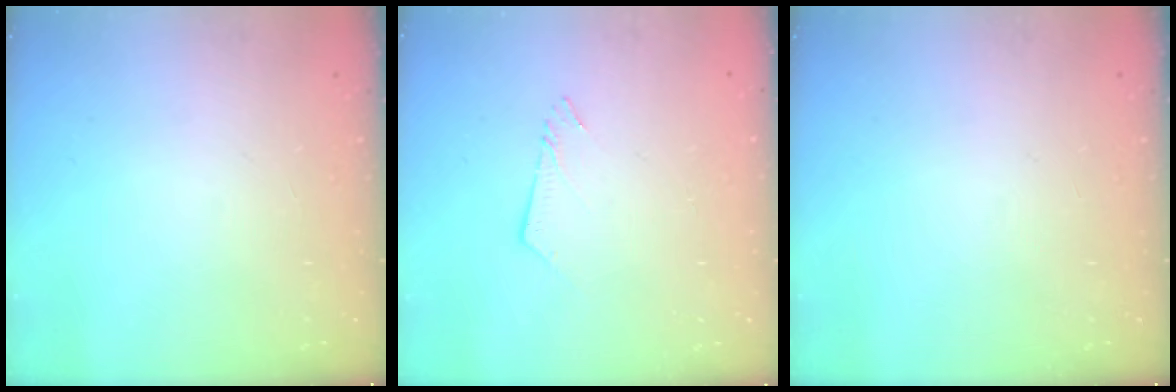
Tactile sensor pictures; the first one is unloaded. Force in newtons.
{"total": 2.9, "press": 2.9, "slide": 0.2}
{"total": 0.0}